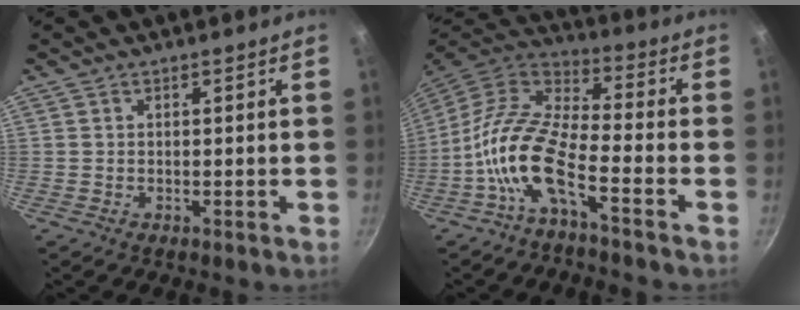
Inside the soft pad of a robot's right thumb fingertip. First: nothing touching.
{"total": 13.3, "force": [-5.6, 4.5, 11.1], "torque": [-0.221, 0.053, -0.123]}